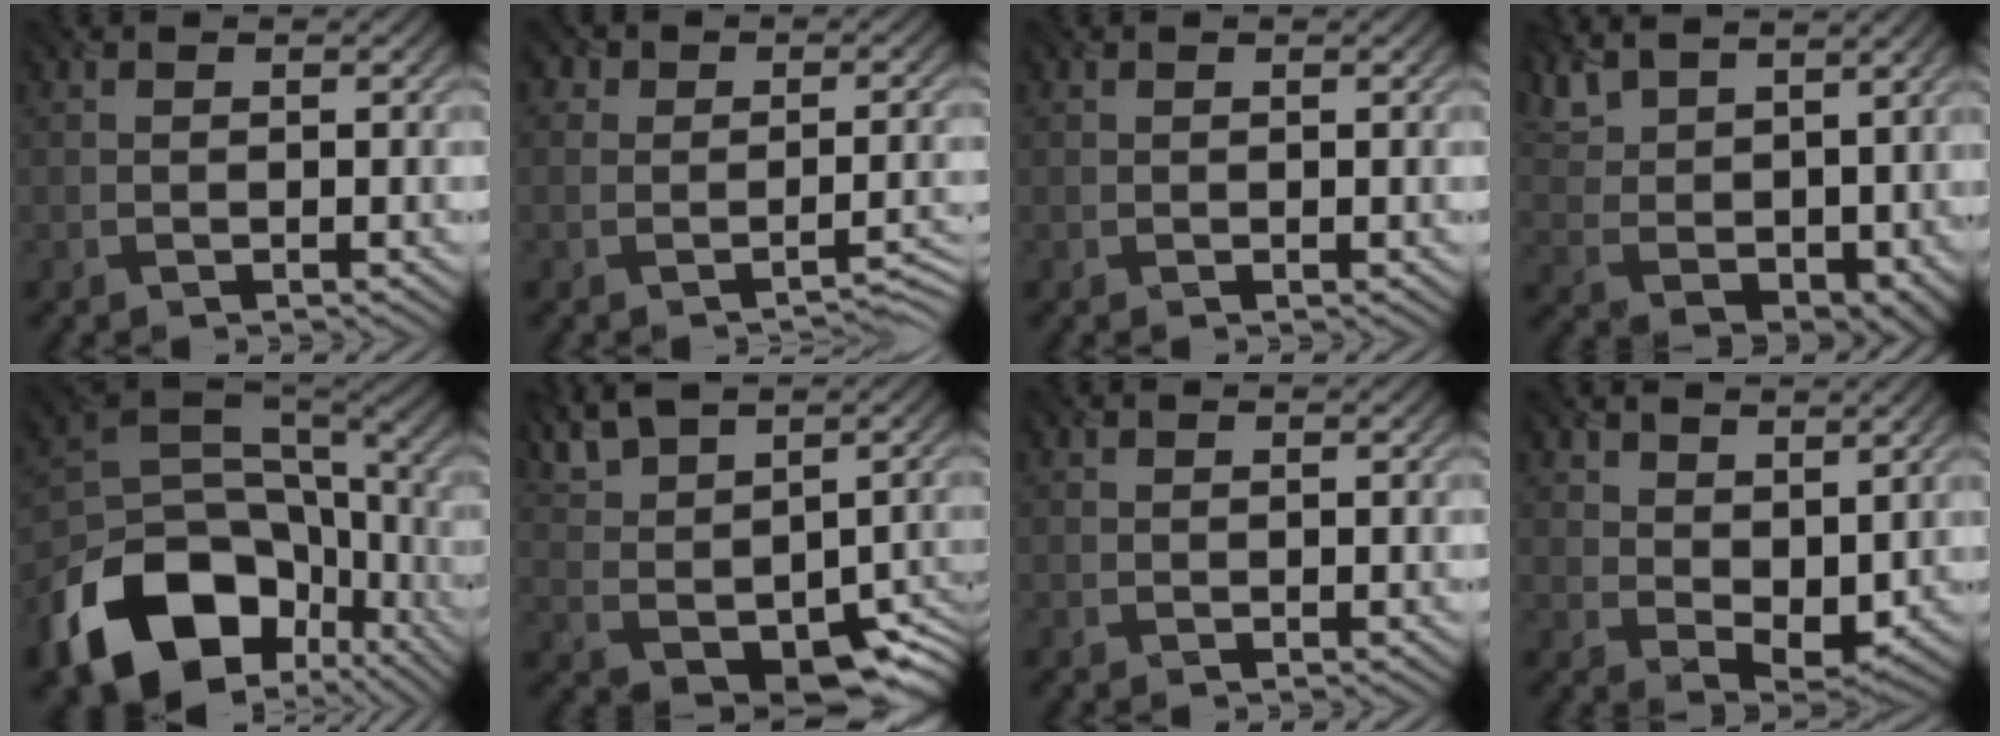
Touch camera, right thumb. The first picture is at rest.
{"total": 2.1, "force": [-0.9, 1.5, 1.2], "torque": [-0.006, 0.003, -0.019]}
{"total": 0.0}
{"total": 10.7, "force": [6.8, 5.3, 6.4], "torque": [-0.165, 0.006, 0.137]}
{"total": 17.9, "force": [-7.9, 12.6, 10.0], "torque": [-0.233, -0.046, -0.121]}
{"total": 10.6, "force": [4.0, 5.6, 8.1], "torque": [-0.169, -0.008, 0.087]}
{"total": 0.5, "force": [0.4, 0.3, 0.1], "torque": [0.000, -0.001, 0.009]}
{"total": 6.3, "force": [3.4, 3.8, 3.8], "torque": [-0.079, -0.010, 0.066]}